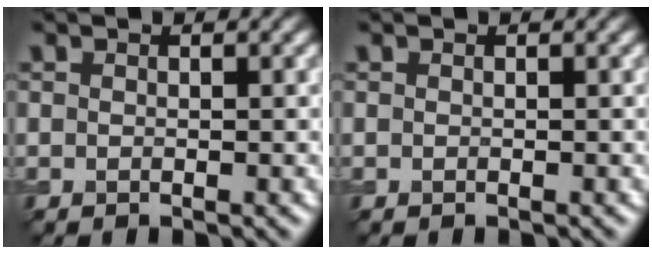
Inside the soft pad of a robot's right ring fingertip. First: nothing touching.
{"total": 0.0}